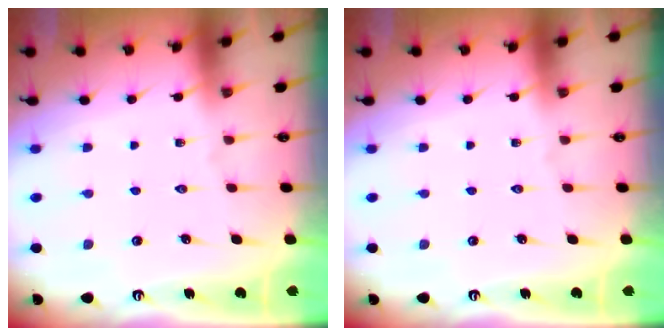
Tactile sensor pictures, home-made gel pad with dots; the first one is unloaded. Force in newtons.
{"total": 0.0}